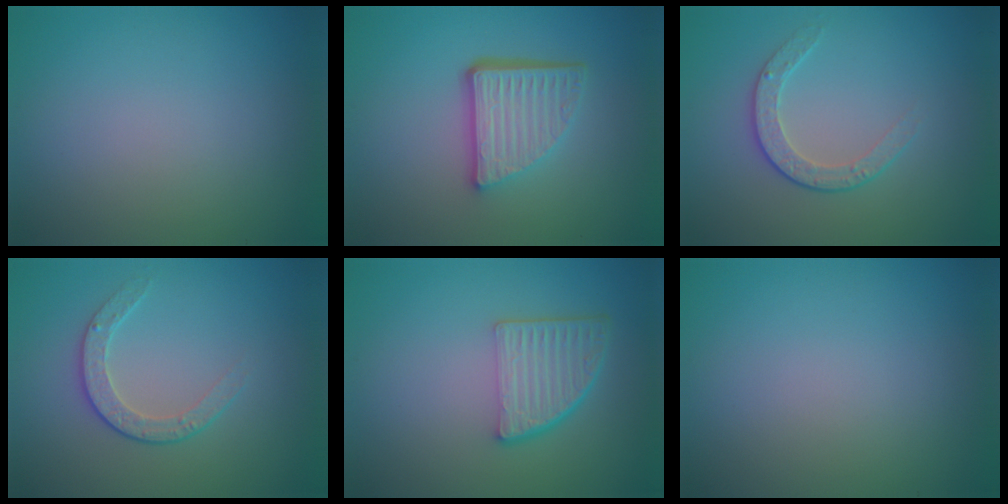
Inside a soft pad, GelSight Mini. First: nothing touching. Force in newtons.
{"total": 5.4, "press": 3.7, "slide": 3.9}
{"total": 2.2, "press": 1.6, "slide": 1.5}
{"total": 2.2, "press": 1.6, "slide": 1.5}
{"total": 4.6, "press": 3.3, "slide": 3.2}
{"total": 0.0}